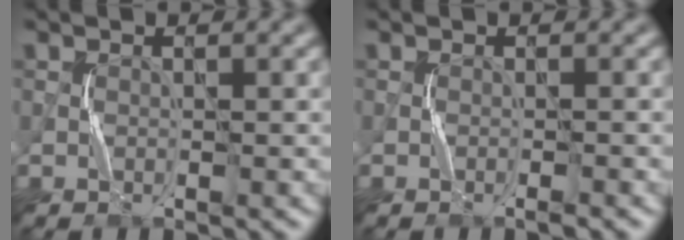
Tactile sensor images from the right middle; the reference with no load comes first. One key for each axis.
{"total": 0.5, "fx": -0.4, "fy": -0.1, "fz": 0.3, "tx": -0.003, "ty": 0.002, "tz": -0.009}